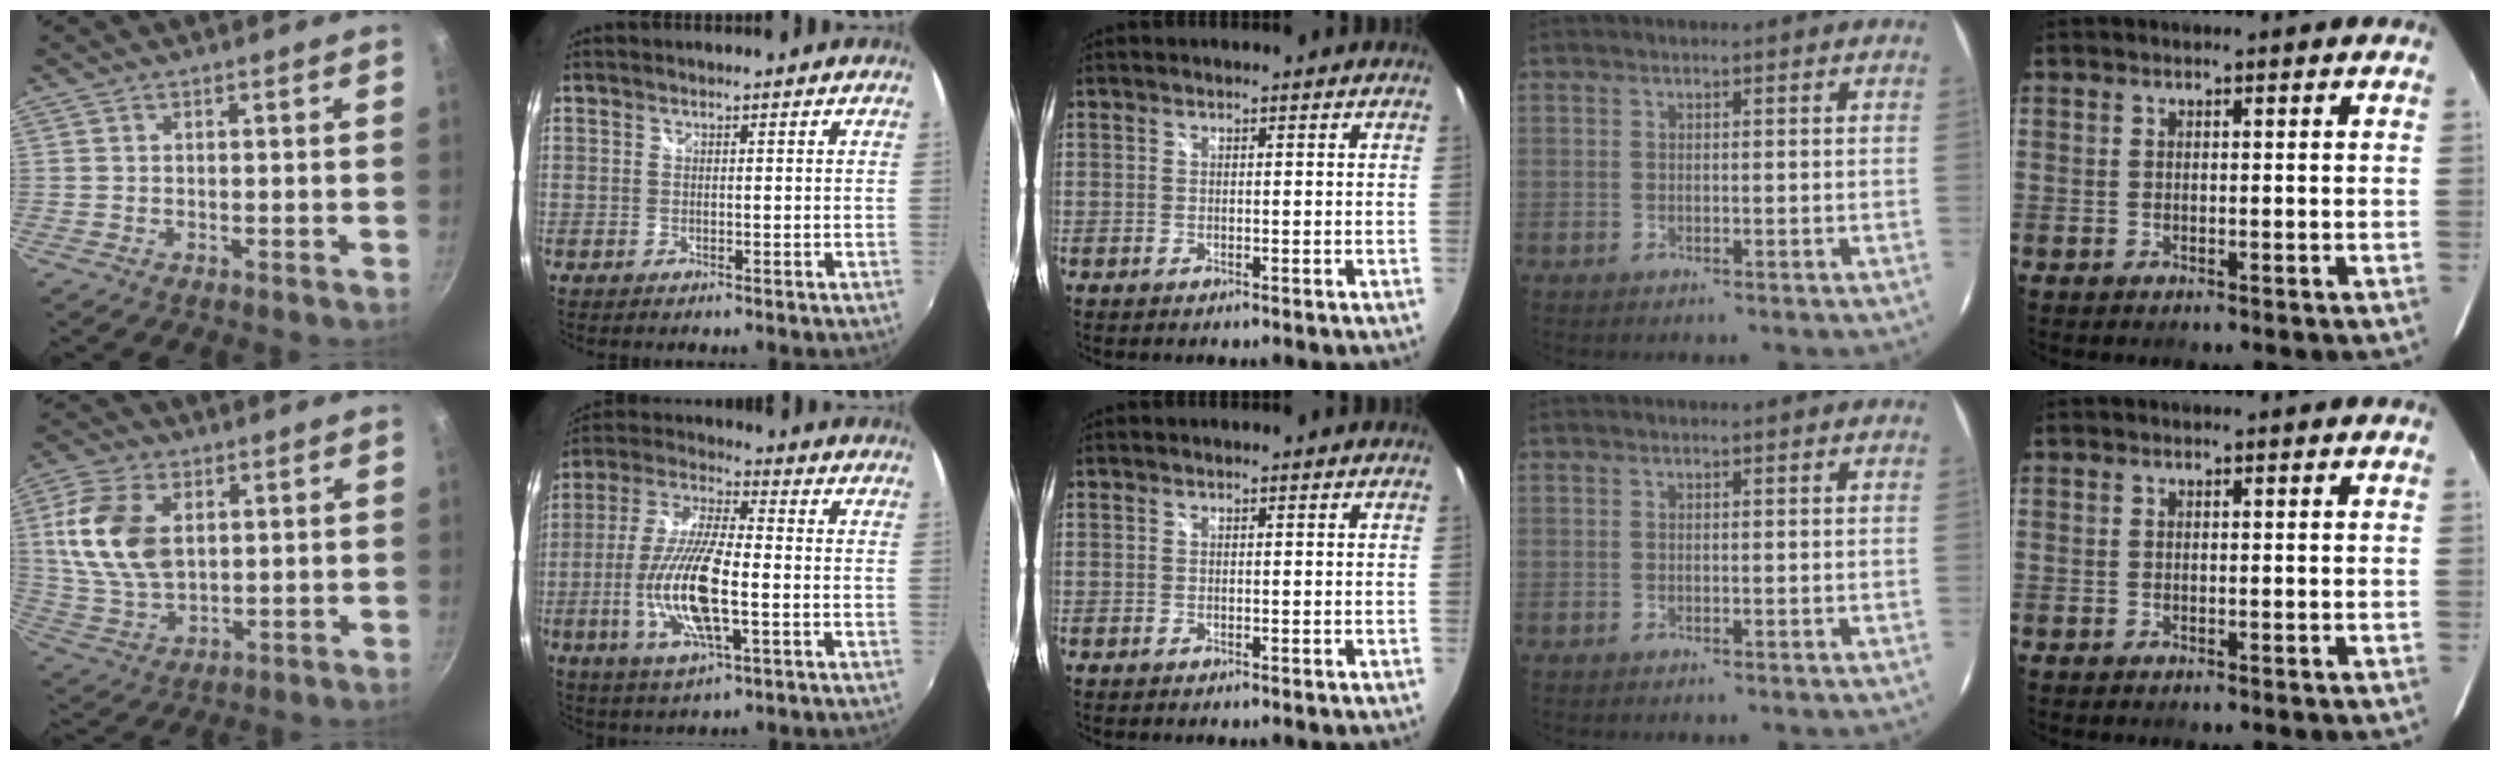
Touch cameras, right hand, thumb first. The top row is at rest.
{"thumb": {"total": 14.3, "force": [3.3, 8.8, 10.7], "torque": [-0.198, -0.009, 0.070]}, "index": {"total": 15.3, "force": [-3.5, 4.5, 14.2], "torque": [-0.292, -0.009, -0.067]}}